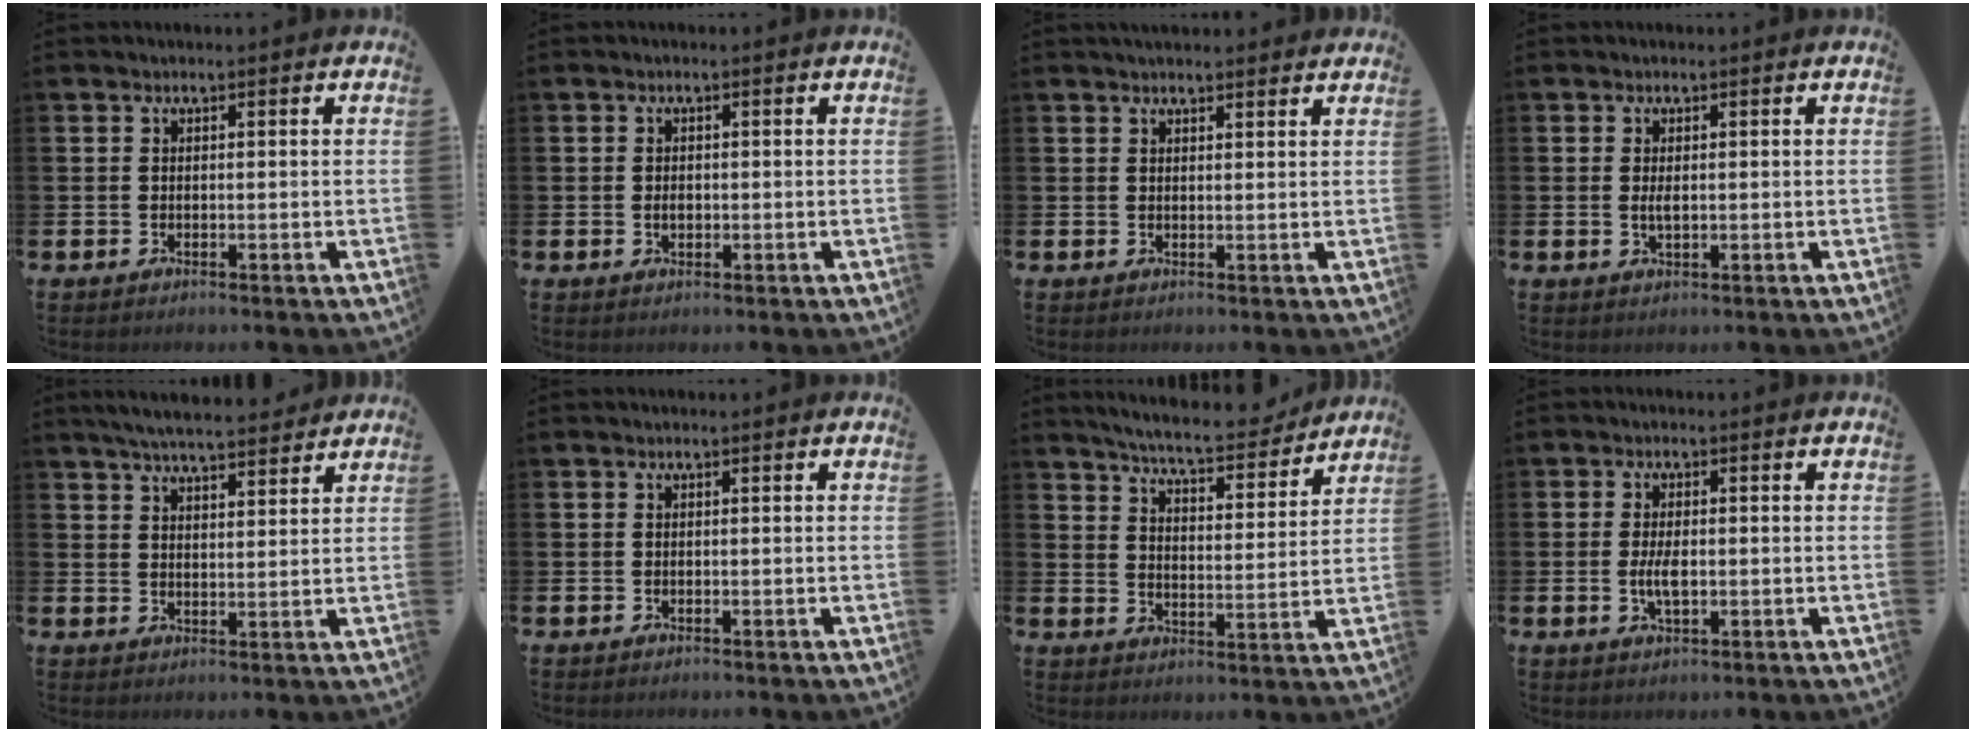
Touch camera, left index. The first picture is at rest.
{"total": 1.3, "force": [-0.1, 0.9, 0.9], "torque": [-0.017, 0.006, -0.004]}
{"total": 2.1, "force": [2.1, 0.3, 0.2], "torque": [0.001, -0.009, 0.037]}
{"total": 1.5, "force": [0.2, 0.6, 1.4], "torque": [-0.026, 0.002, 0.001]}
{"total": 5.6, "force": [5.4, 0.4, 1.3], "torque": [-0.033, -0.024, 0.097]}
{"total": 0.0}
{"total": 7.0, "force": [6.7, 0.5, 2.0], "torque": [-0.057, -0.046, 0.114]}
{"total": 3.4, "force": [-0.2, 1.4, 3.1], "torque": [-0.048, -0.002, -0.007]}